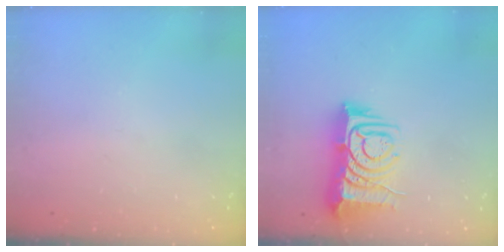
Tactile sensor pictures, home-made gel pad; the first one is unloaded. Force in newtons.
{"total": 9.5, "press": 9.4, "slide": 1.2}